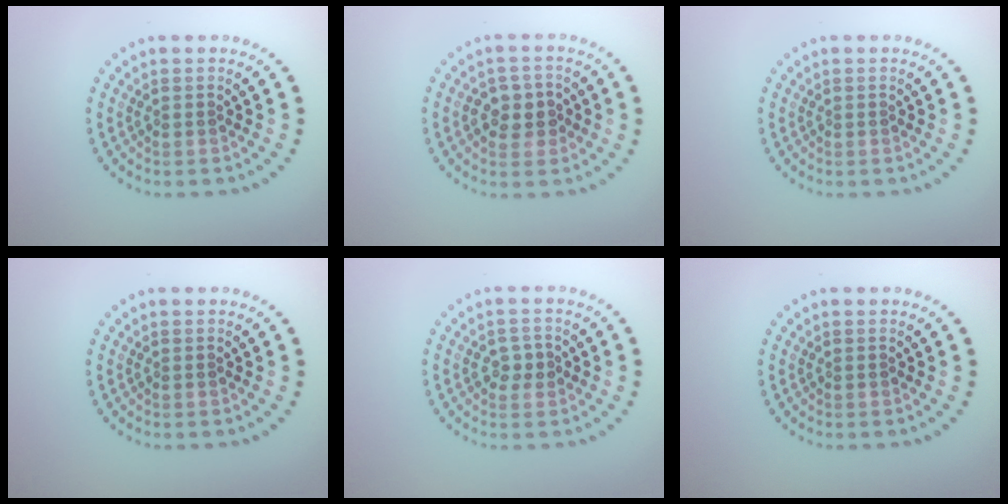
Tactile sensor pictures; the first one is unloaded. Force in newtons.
{"total": 2.9, "press": 2.8, "slide": 0.7}
{"total": 0.0}
{"total": 0.0}
{"total": 1.9, "press": 1.9, "slide": 0.4}
{"total": 0.0}